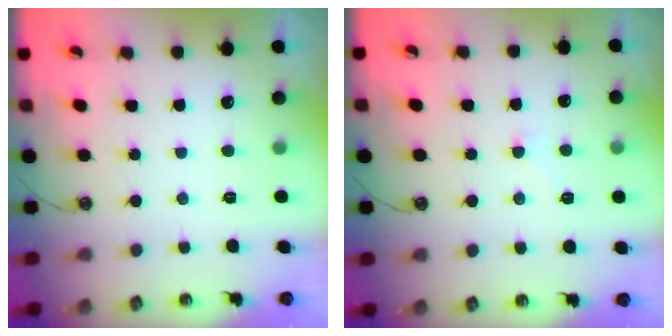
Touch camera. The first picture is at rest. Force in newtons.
{"total": 1.5, "press": 1.2, "slide": 0.8}